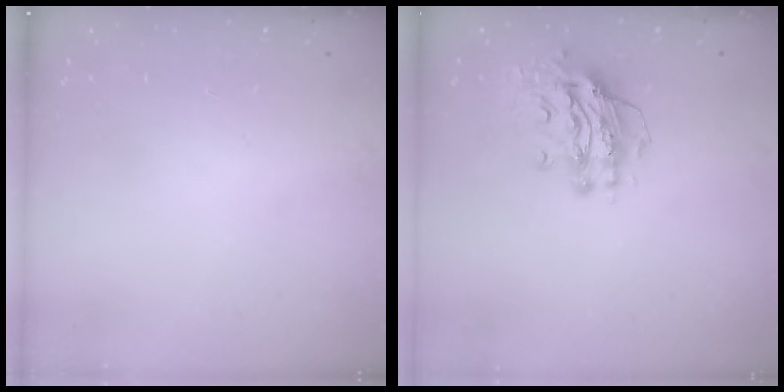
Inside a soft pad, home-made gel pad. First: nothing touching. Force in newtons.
{"total": 12.9, "press": 12.8, "slide": 1.2}